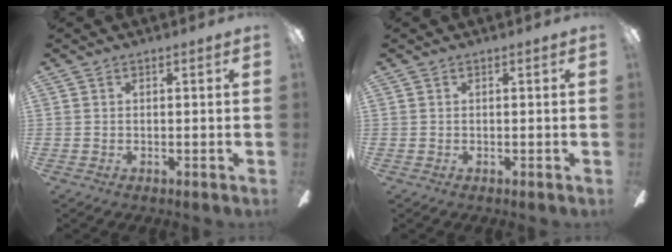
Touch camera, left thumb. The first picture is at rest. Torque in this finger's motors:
{"motor_torque": [-0.08, 0.01, -0.02, -0.04, 0.00]}